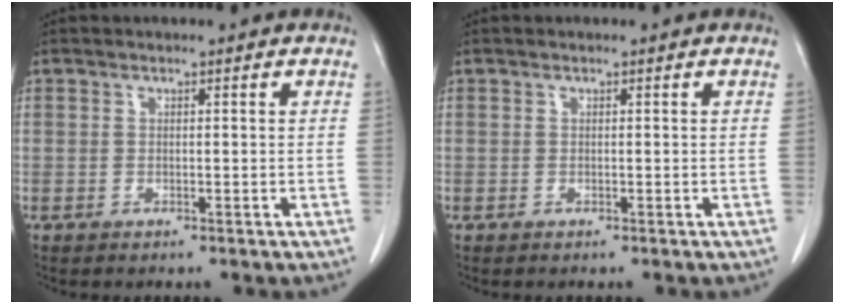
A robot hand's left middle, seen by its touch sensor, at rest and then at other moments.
{"total": 0.0}